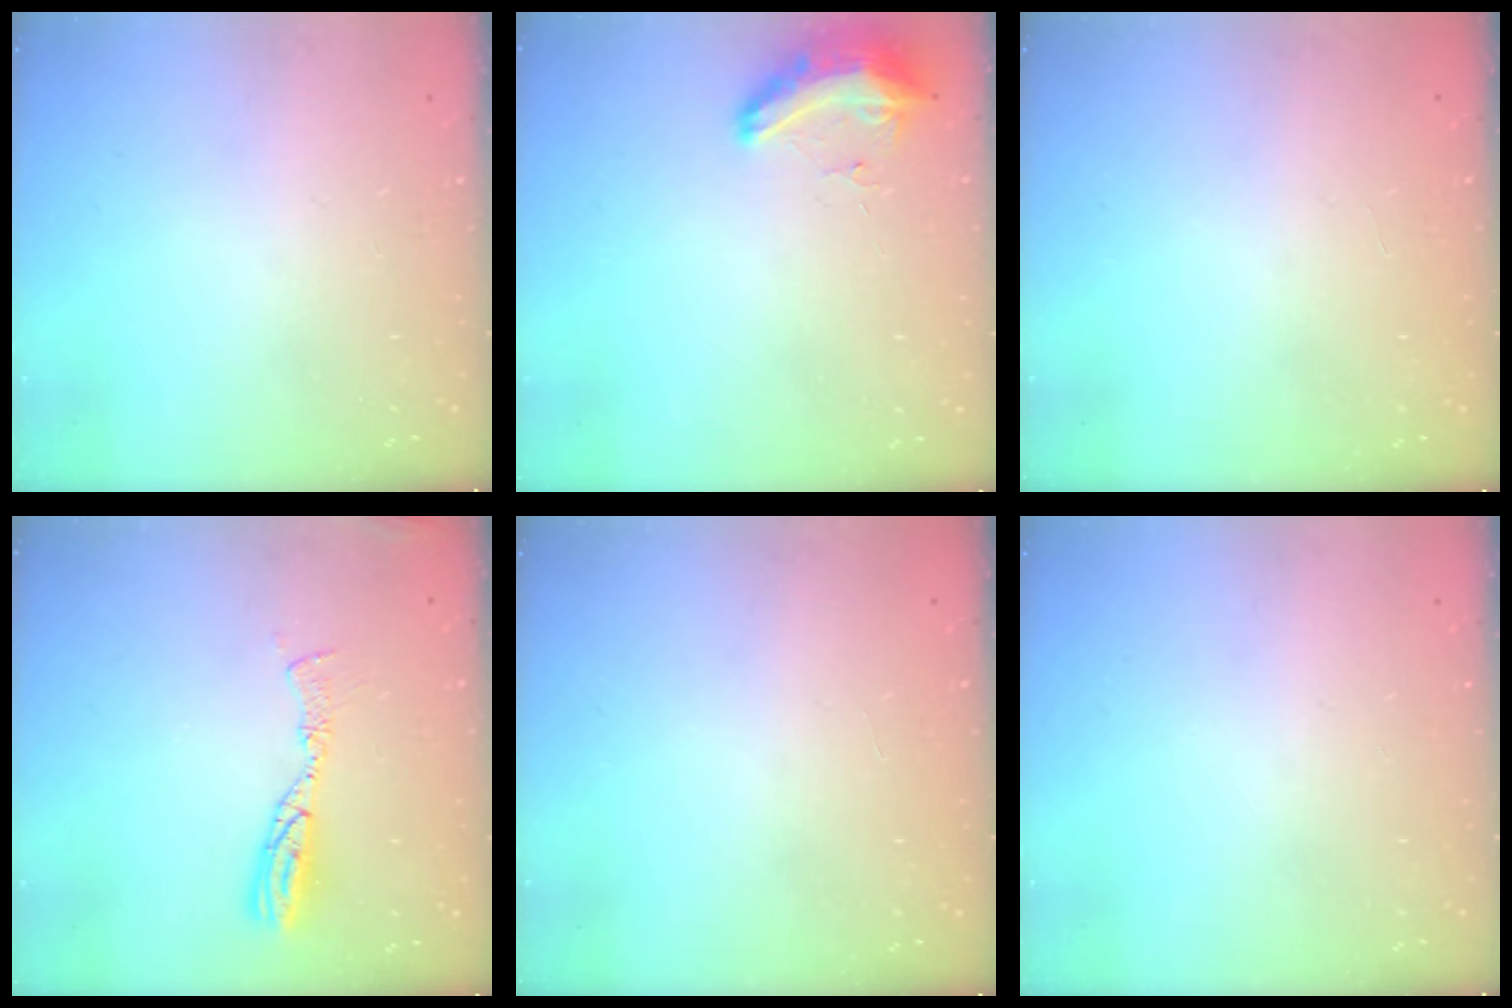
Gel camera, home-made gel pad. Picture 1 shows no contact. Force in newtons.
{"total": 8.8, "press": 8.6, "slide": 1.7}
{"total": 0.0}
{"total": 9.1, "press": 9.1, "slide": 0.8}
{"total": 0.0}
{"total": 0.0}